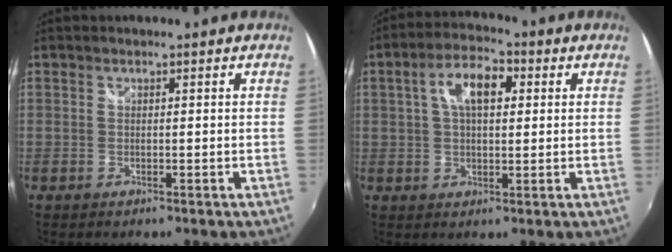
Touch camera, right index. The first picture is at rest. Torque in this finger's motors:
{"motor_torque": [0.38, 0.09, 0.41, 0.12]}